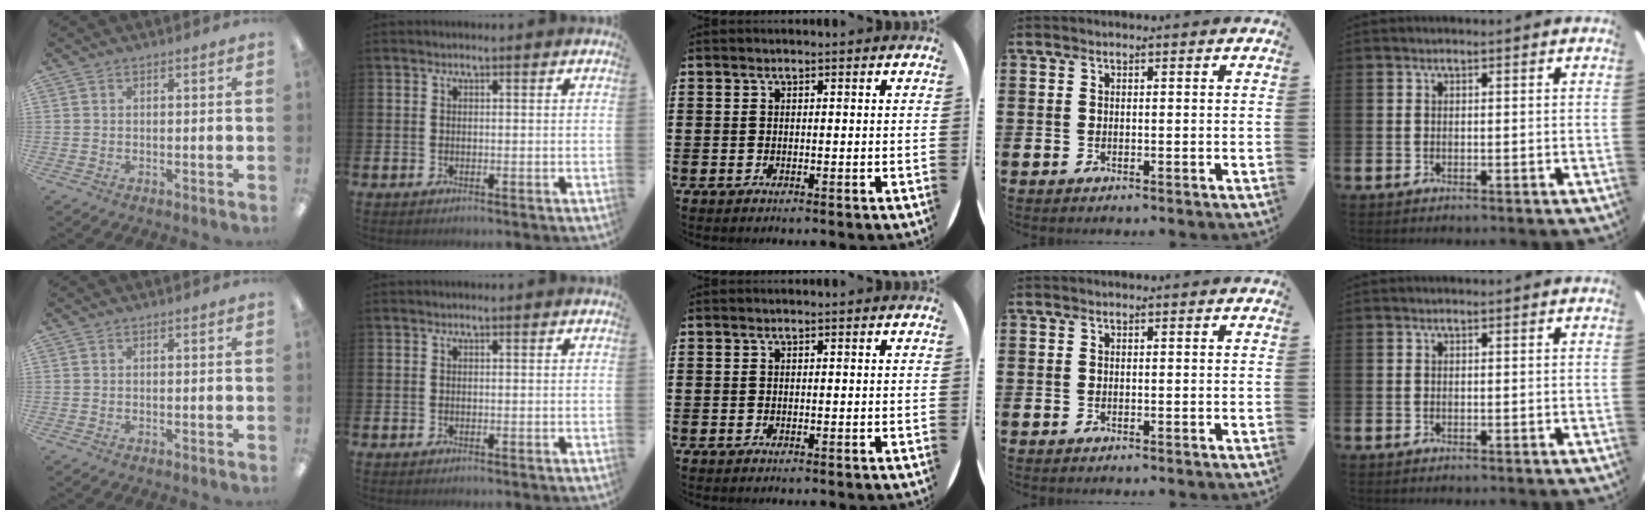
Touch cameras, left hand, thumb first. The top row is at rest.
{}